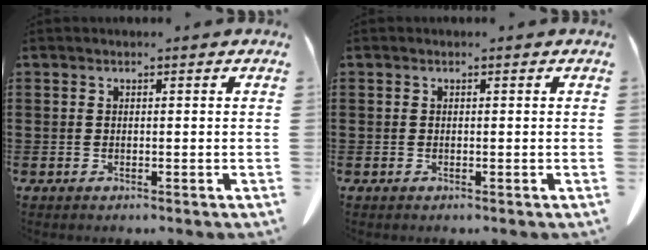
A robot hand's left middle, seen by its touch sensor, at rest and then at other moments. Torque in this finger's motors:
{"motor_torque": [-1.06, -1.08, 0.03, 0.00]}